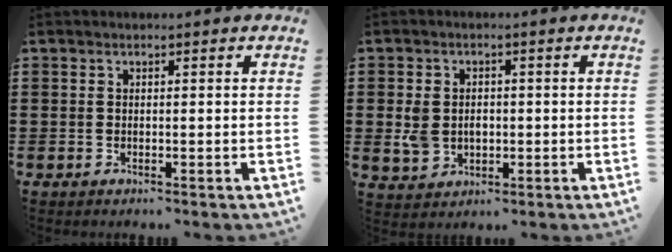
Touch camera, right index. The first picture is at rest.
{"total": 4.2, "force": [-0.1, 3.3, 2.6], "torque": [-0.071, 0.005, -0.007]}